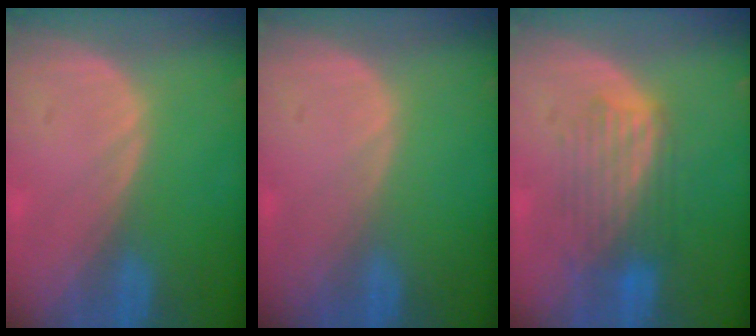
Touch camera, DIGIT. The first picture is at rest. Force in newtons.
{"total": 0.0}
{"total": 5.9, "press": 5.9, "slide": 0.4}